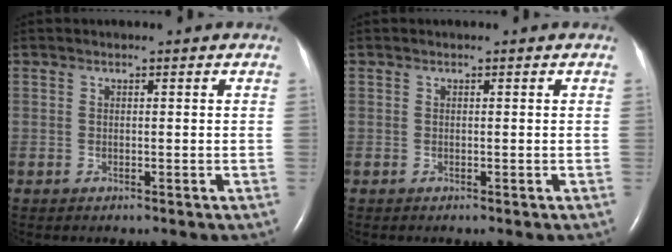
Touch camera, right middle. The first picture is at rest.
{"total": 0.0}